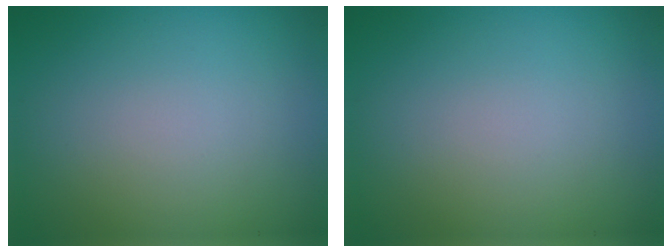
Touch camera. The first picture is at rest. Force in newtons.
{"total": 0.0}